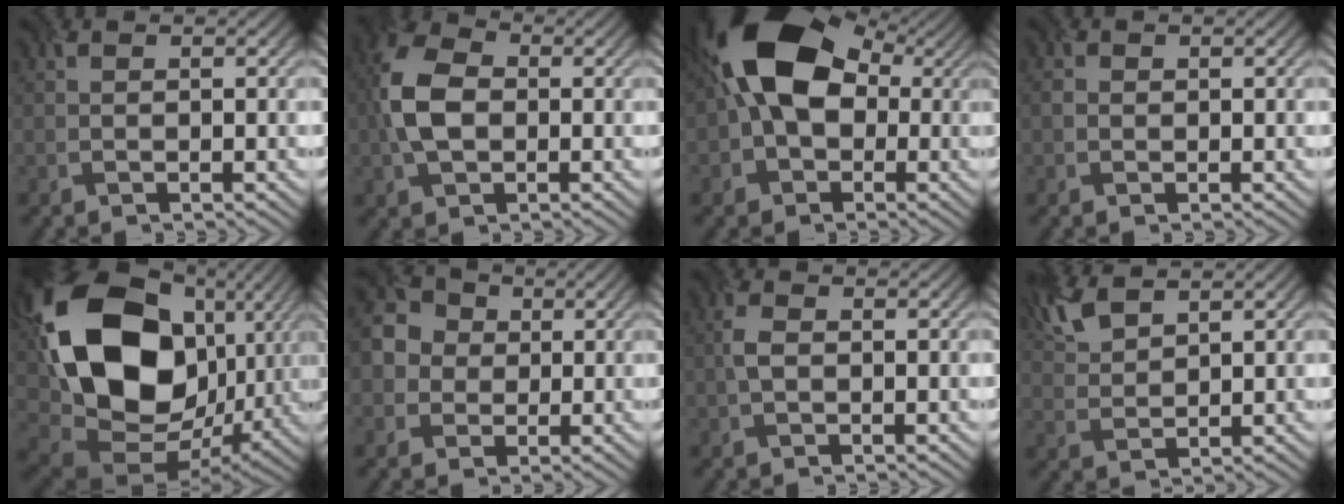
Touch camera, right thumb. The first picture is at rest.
{"total": 7.7, "force": [-0.2, 5.2, 5.7], "torque": [-0.144, 0.004, -0.013]}
{"total": 14.4, "force": [2.0, 9.8, 10.4], "torque": [-0.172, 0.011, 0.020]}
{"total": 0.5, "force": [0.1, 0.5, 0.0], "torque": [0.001, 0.001, -0.002]}
{"total": 20.3, "force": [4.5, 15.1, 12.8], "torque": [-0.310, -0.023, 0.101]}
{"total": 6.0, "force": [0.1, 5.6, 2.1], "torque": [-0.060, 0.009, -0.016]}
{"total": 2.0, "force": [-0.1, 1.3, 1.6], "torque": [-0.041, 0.004, -0.005]}
{"total": 4.9, "force": [3.6, 1.7, 2.8], "torque": [-0.078, 0.008, 0.079]}